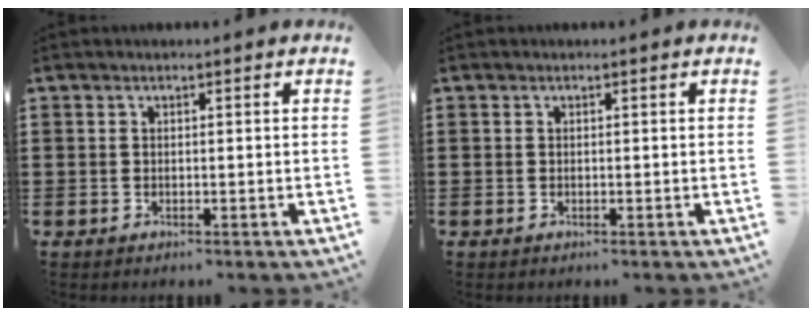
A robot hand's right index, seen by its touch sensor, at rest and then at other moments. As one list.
[{"total": 0.0}]